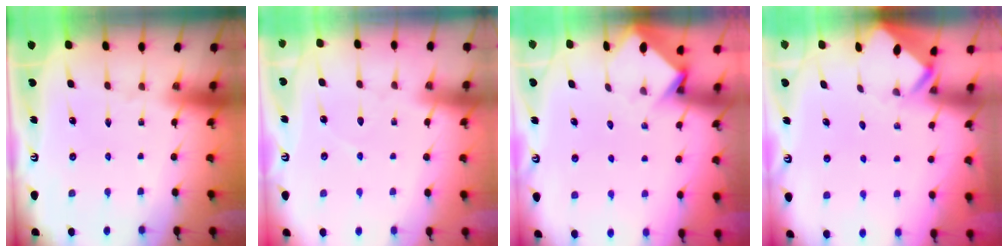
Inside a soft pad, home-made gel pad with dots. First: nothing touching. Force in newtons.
{"total": 2.7, "press": 2.7, "slide": 0.3}
{"total": 3.4, "press": 3.4, "slide": 0.3}
{"total": 3.2, "press": 3.2, "slide": 0.2}